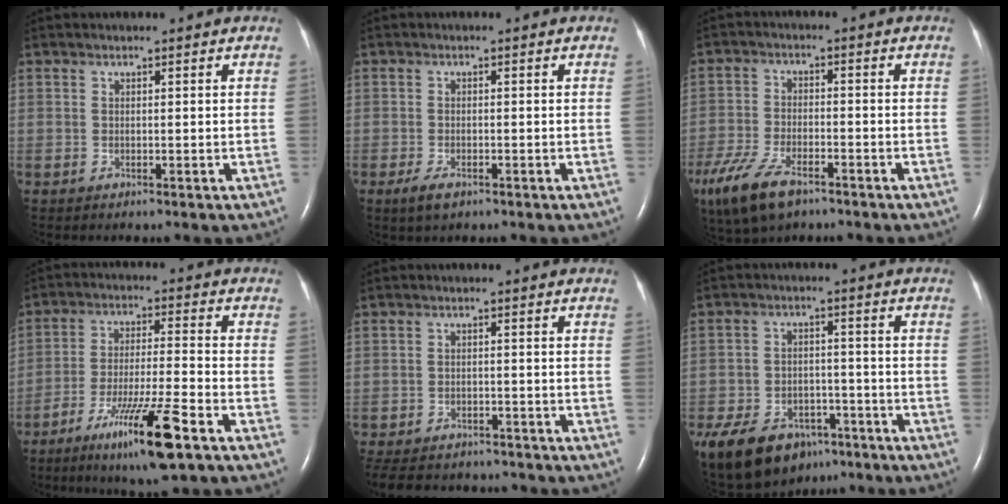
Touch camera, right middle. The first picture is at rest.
{"total": 2.4, "force": [-1.4, 0.9, 1.7], "torque": [-0.040, -0.004, -0.023]}
{"total": 10.9, "force": [-7.2, 4.1, 7.1], "torque": [-0.149, -0.018, -0.130]}
{"total": 12.7, "force": [-7.5, 0.2, 10.3], "torque": [-0.190, -0.029, -0.130]}
{"total": 13.5, "force": [-11.7, 5.1, 4.3], "torque": [-0.107, -0.005, -0.154]}
{"total": 19.6, "force": [-12.5, 12.0, 9.3], "torque": [-0.253, -0.019, -0.186]}